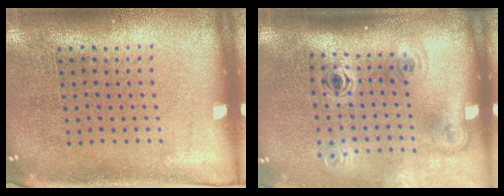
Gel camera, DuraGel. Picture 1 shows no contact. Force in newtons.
{"total": 2.0, "press": 1.4, "slide": 1.5}